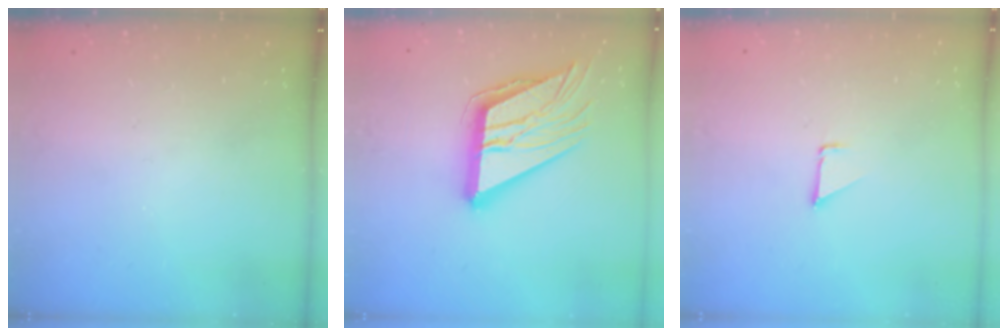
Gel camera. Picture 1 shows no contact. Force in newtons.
{"total": 19.1, "press": 19.0, "slide": 2.2}
{"total": 0.7, "press": 0.7, "slide": 0.1}